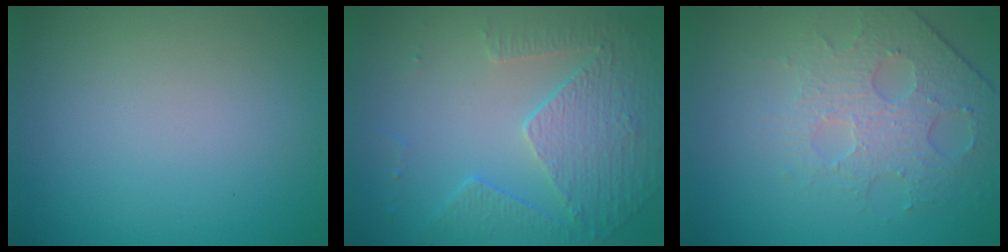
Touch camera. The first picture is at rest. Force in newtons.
{"total": 5.3, "press": 3.8, "slide": 3.7}
{"total": 4.5, "press": 3.3, "slide": 3.0}